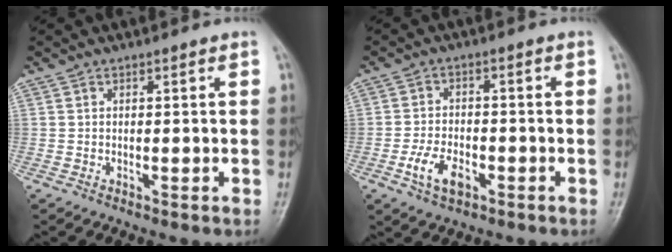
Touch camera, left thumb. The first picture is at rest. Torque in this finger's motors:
{"motor_torque": [-0.48, 0.66, 0.22, 0.08, 0.01]}